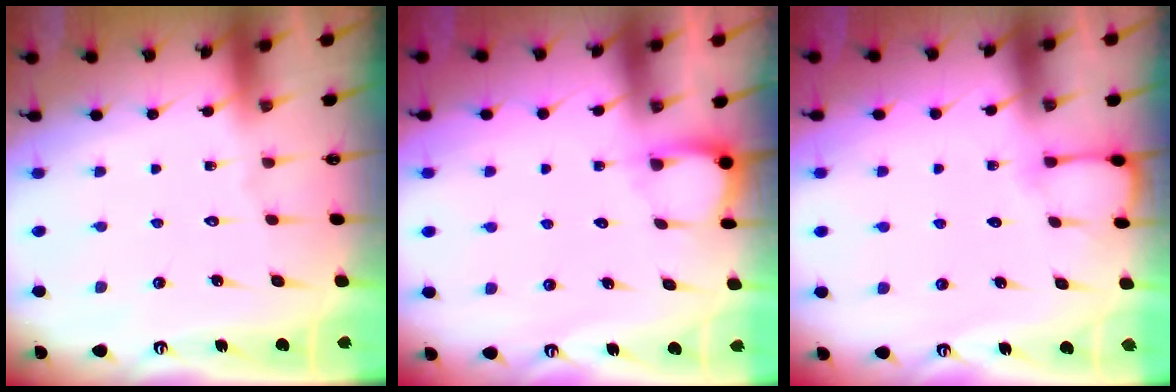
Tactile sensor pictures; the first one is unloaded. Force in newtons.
{"total": 1.9, "press": 1.9, "slide": 0.2}
{"total": 4.5, "press": 4.5, "slide": 0.4}